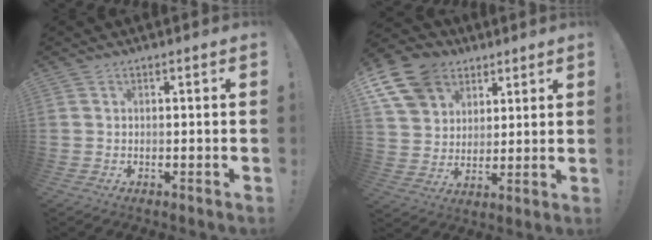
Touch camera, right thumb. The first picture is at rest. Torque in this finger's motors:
{"motor_torque": [0.77, 0.91, 0.04, 0.09, 0.00]}